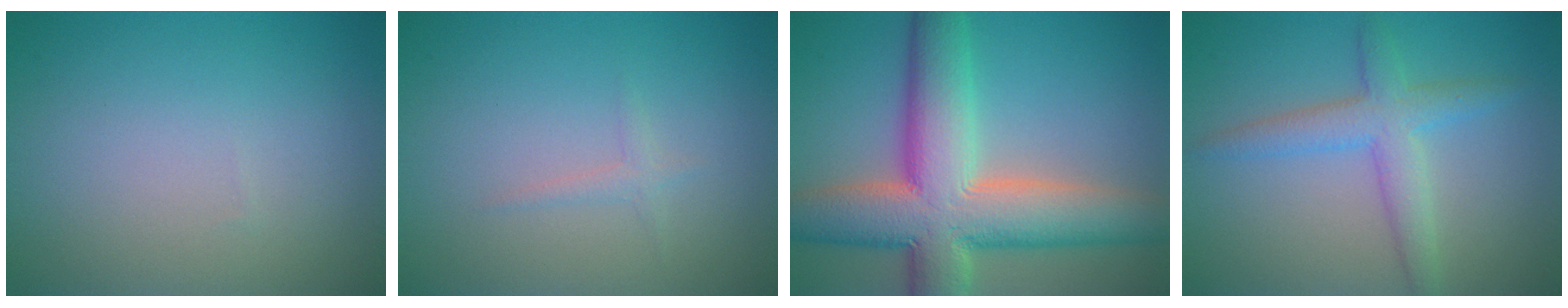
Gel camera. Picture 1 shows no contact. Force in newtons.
{"total": 0.8, "press": 0.8, "slide": 0.1}
{"total": 12.0, "press": 12.0, "slide": 1.1}
{"total": 3.6, "press": 3.6, "slide": 0.2}